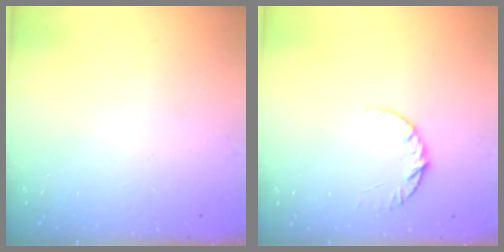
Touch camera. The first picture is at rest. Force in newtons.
{"total": 6.3, "press": 6.3, "slide": 0.6}